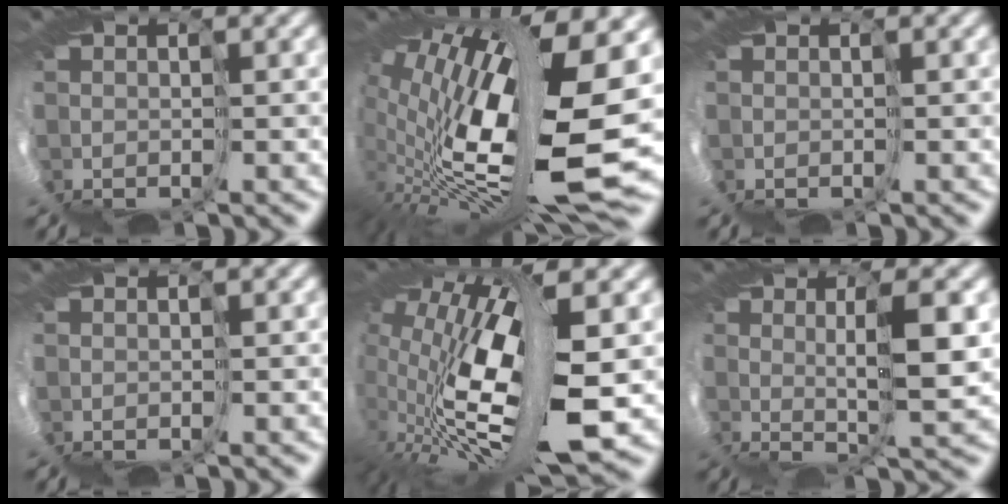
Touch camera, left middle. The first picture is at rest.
{"total": 15.3, "force": [2.7, 4.1, 14.5], "torque": [-0.289, -0.061, 0.057]}
{"total": 0.0}
{"total": 0.8, "force": [-0.6, 0.5, 0.0], "torque": [0.002, -0.007, -0.008]}
{"total": 12.4, "force": [2.2, 3.9, 11.6], "torque": [-0.239, -0.019, 0.054]}
{"total": 4.1, "force": [1.7, -1.5, 3.4], "torque": [-0.066, -0.005, 0.027]}